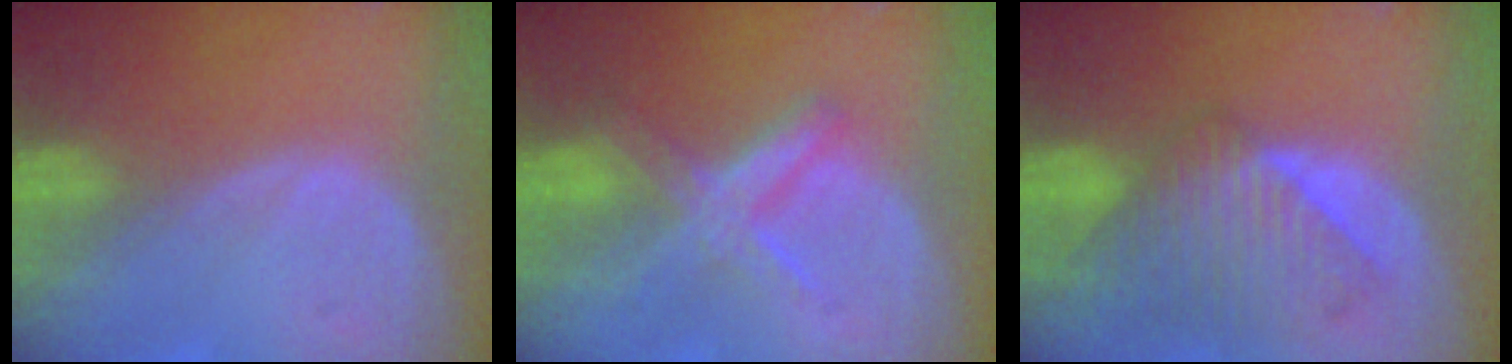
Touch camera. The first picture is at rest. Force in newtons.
{"total": 6.7, "press": 5.9, "slide": 3.2}
{"total": 9.1, "press": 8.2, "slide": 4.0}